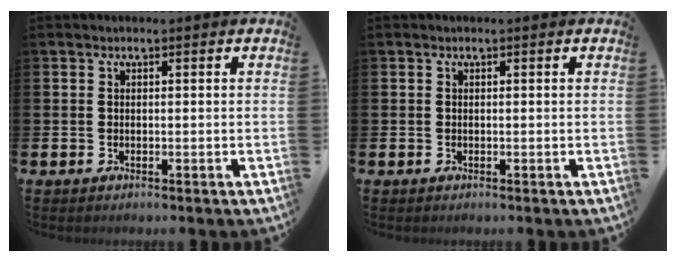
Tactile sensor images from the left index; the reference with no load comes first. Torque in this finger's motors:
{"motor_torque": [0.00, 0.00, 0.02, 0.01]}